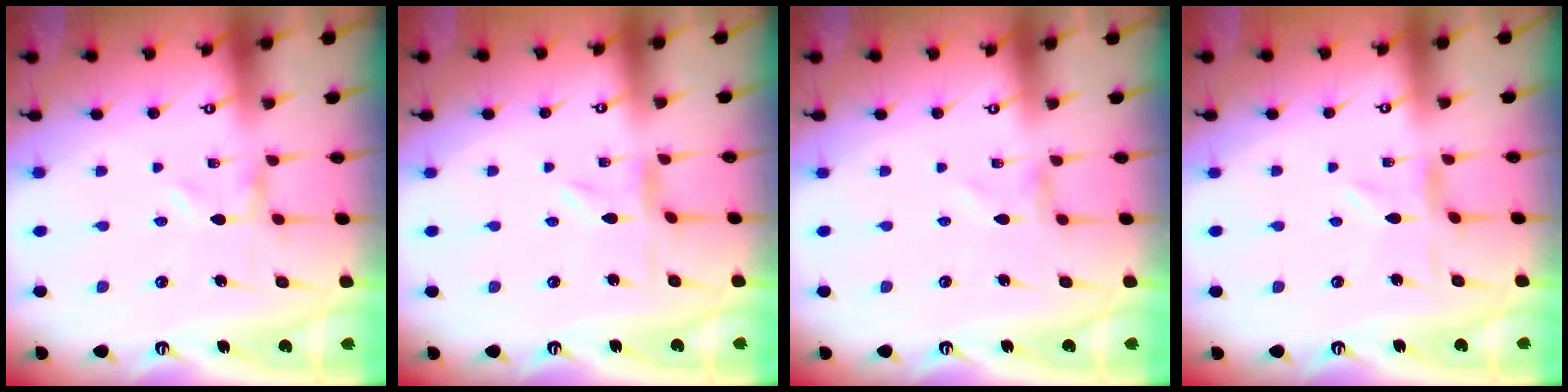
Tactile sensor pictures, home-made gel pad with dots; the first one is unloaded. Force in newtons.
{"total": 0.5, "press": 0.4, "slide": 0.3}
{"total": 0.8, "press": 0.8, "slide": 0.1}
{"total": 0.8, "press": 0.8, "slide": 0.2}